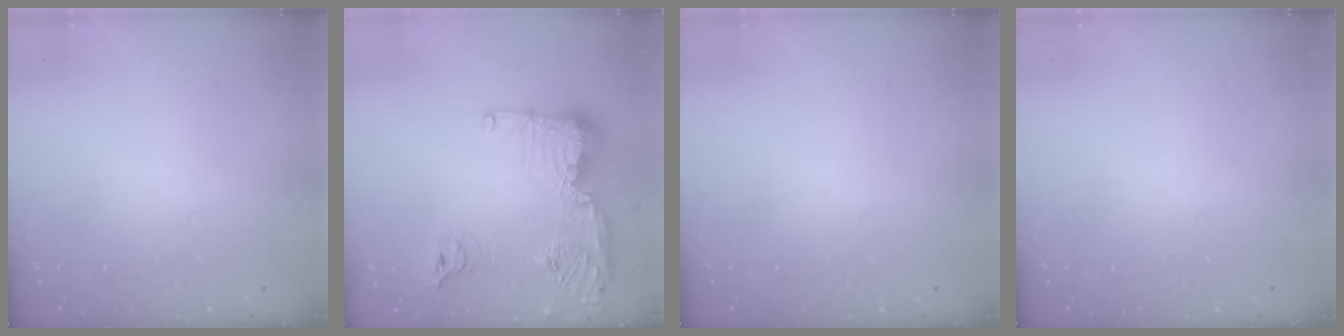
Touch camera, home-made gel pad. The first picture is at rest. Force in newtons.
{"total": 18.3, "press": 17.2, "slide": 6.3}
{"total": 0.0}
{"total": 0.0}